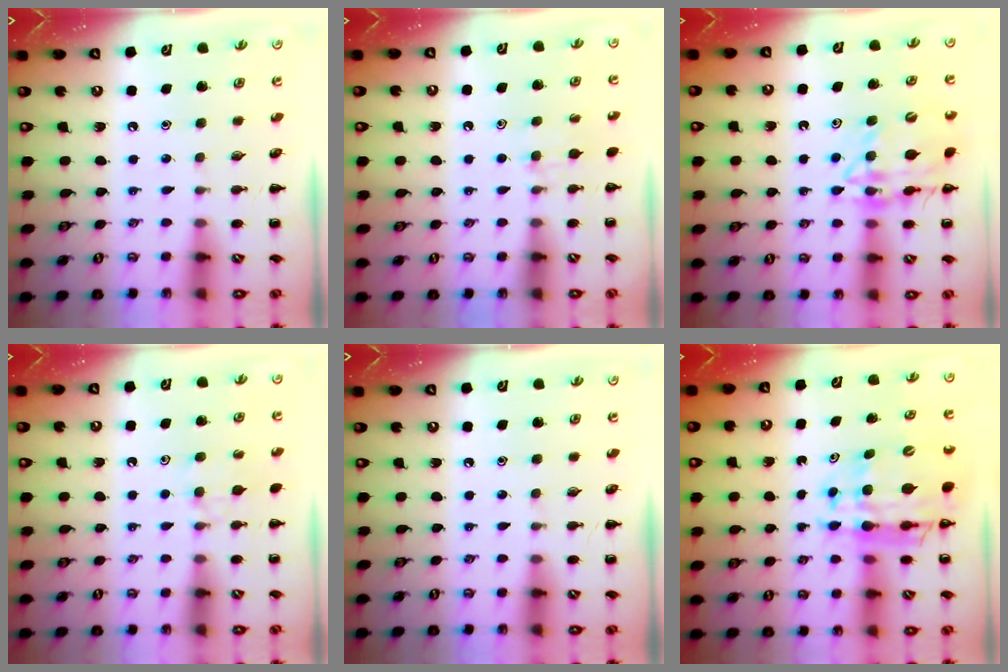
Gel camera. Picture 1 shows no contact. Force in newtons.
{"total": 6.1, "press": 5.8, "slide": 1.8}
{"total": 15.4, "press": 15.2, "slide": 2.1}
{"total": 7.1, "press": 6.9, "slide": 1.8}
{"total": 0.0}
{"total": 11.4, "press": 11.0, "slide": 2.9}